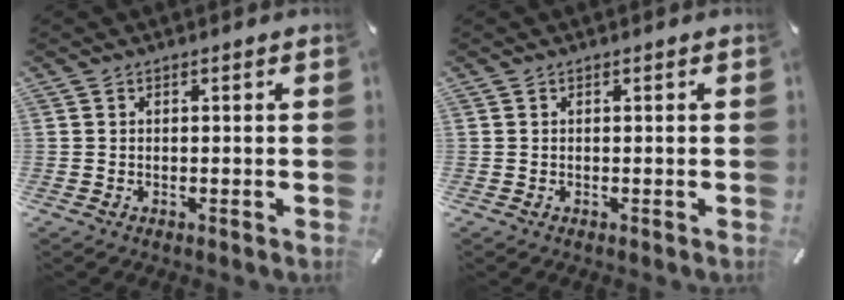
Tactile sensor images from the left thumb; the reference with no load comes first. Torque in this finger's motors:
{"motor_torque": [0.00, 0.00, 0.00, 0.00, 0.00]}